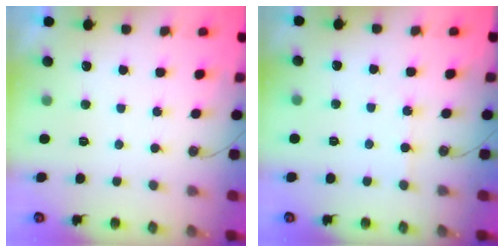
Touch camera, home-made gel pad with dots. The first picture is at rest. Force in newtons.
{"total": 2.5, "press": 2.4, "slide": 0.5}